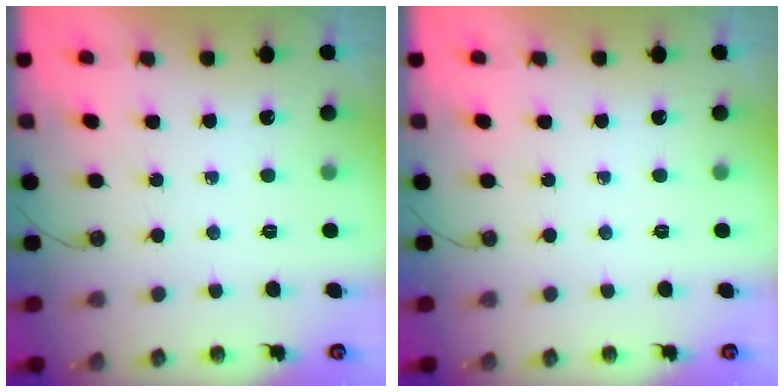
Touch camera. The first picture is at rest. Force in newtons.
{"total": 0.0}